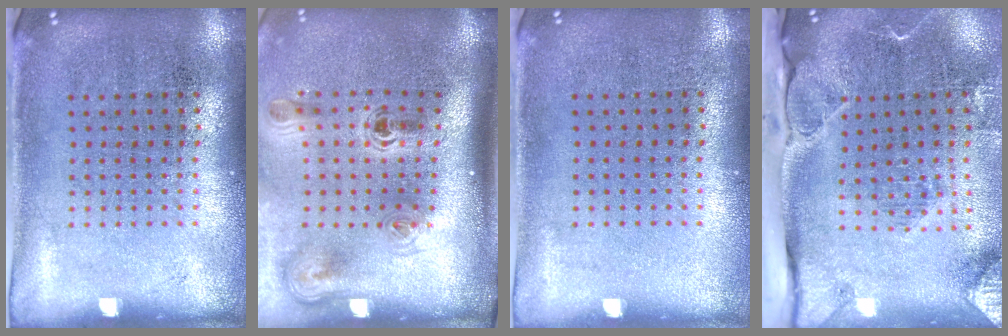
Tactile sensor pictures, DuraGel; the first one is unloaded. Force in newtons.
{"total": 2.4, "press": 1.6, "slide": 1.8}
{"total": 0.0}
{"total": 2.9, "press": 2.2, "slide": 1.8}